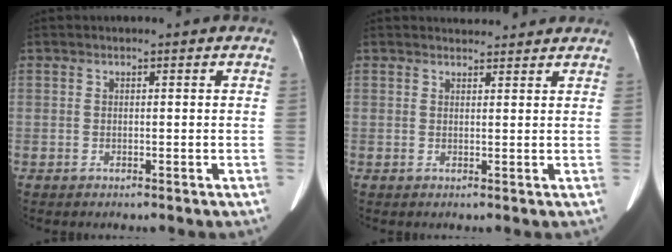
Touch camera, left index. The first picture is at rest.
{"total": 3.7, "force": [3.6, 0.8, 0.4], "torque": [-0.009, 0.017, 0.044]}